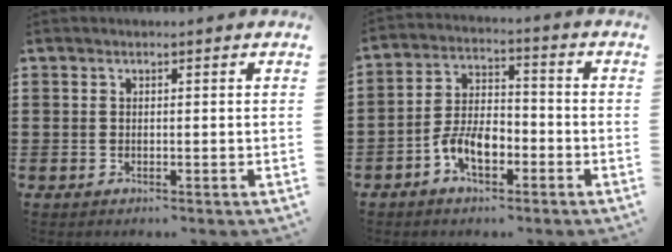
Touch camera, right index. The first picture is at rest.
{"total": 6.7, "force": [-3.4, 3.4, 4.7], "torque": [-0.107, 0.003, -0.068]}